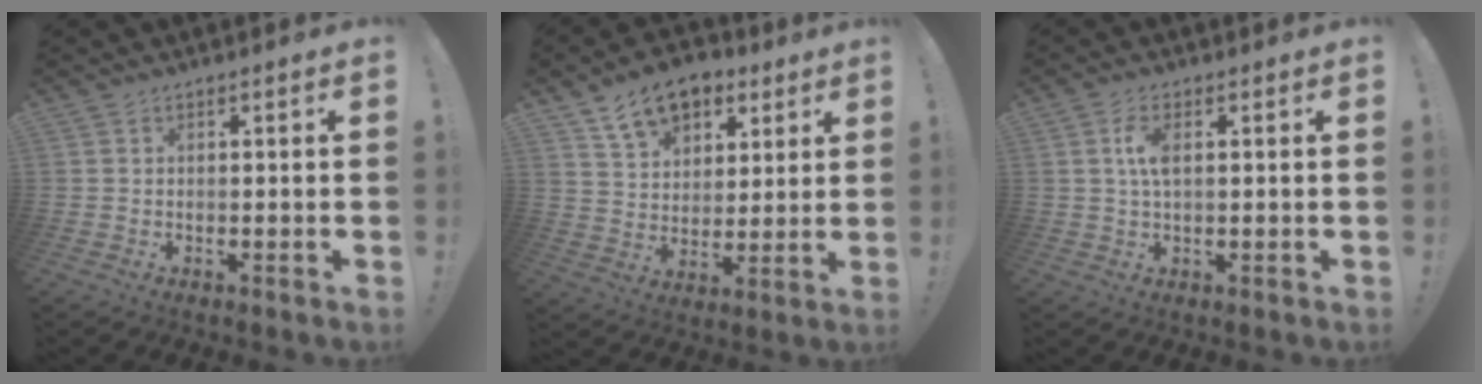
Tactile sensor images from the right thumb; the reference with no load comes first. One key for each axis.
{"total": 13.6, "fx": 8.6, "fy": 8.7, "fz": 6.0, "tx": -0.091, "ty": -0.047, "tz": 0.163}
{"total": 5.2, "fx": 0.9, "fy": 2.2, "fz": 4.6, "tx": -0.089, "ty": 0.002, "tz": 0.012}